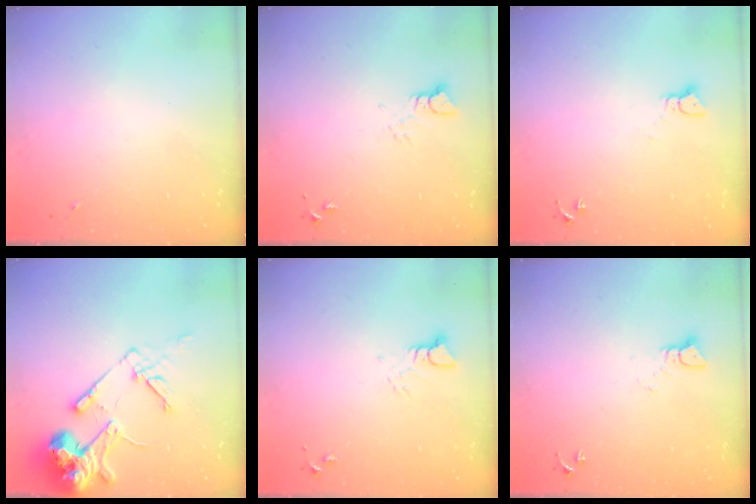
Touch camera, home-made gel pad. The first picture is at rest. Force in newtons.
{"total": 3.0, "press": 3.0, "slide": 0.2}
{"total": 2.3, "press": 2.3, "slide": 0.2}
{"total": 16.6, "press": 16.5, "slide": 2.3}
{"total": 3.4, "press": 3.4, "slide": 0.3}
{"total": 2.4, "press": 2.4, "slide": 0.2}